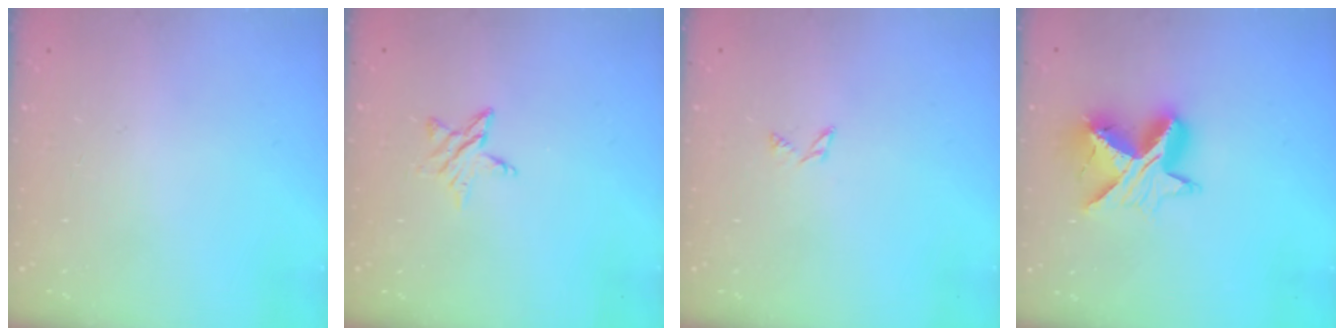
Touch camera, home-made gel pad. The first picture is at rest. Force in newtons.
{"total": 5.5, "press": 5.4, "slide": 0.5}
{"total": 1.8, "press": 1.7, "slide": 0.3}
{"total": 11.0, "press": 11.0, "slide": 0.8}